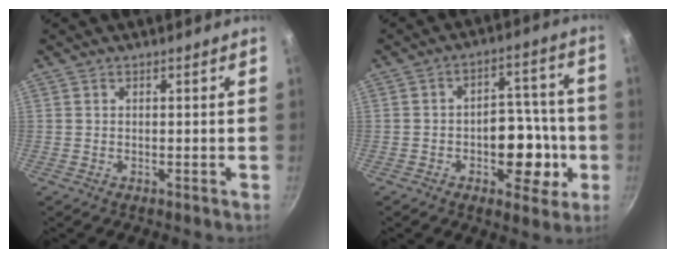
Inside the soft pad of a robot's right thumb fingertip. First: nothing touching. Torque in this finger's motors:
{"motor_torque": [2.35, 1.07, 1.41, -1.33, 0.44]}